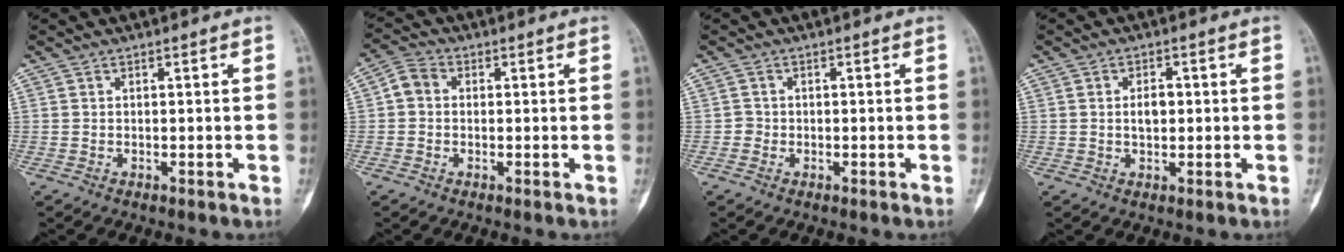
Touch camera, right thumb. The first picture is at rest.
{"total": 3.8, "force": [0.1, 3.1, 2.2], "torque": [-0.031, 0.014, -0.009]}
{"total": 1.2, "force": [-0.4, 1.1, 0.1], "torque": [0.008, 0.007, -0.012]}
{"total": 3.2, "force": [0.1, 2.0, 2.5], "torque": [-0.035, 0.002, 0.002]}